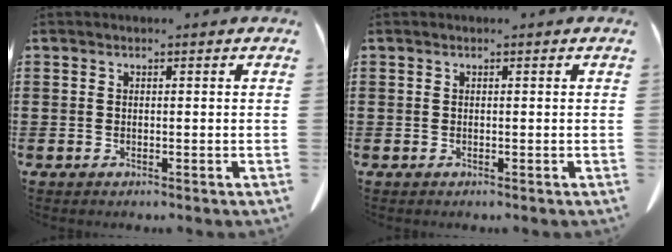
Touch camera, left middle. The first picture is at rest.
{"total": 0.0}